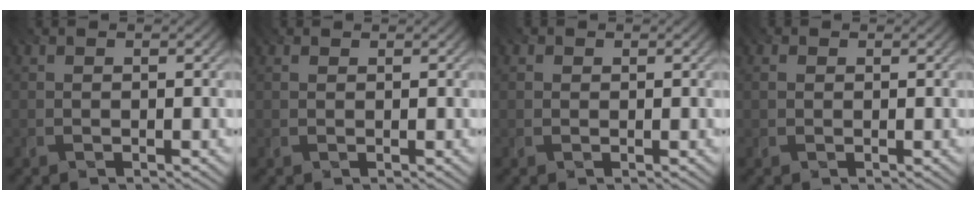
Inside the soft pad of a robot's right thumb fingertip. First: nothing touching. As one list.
[{"total": 1.5, "force": [1.1, 0.7, 0.7], "torque": [-0.018, 0.002, 0.015]}, {"total": 1.0, "force": [0.3, 0.9, 0.3], "torque": [-0.006, 0.001, 0.005]}, {"total": 1.2, "force": [0.4, 1.0, 0.6], "torque": [-0.015, 0.001, 0.006]}]